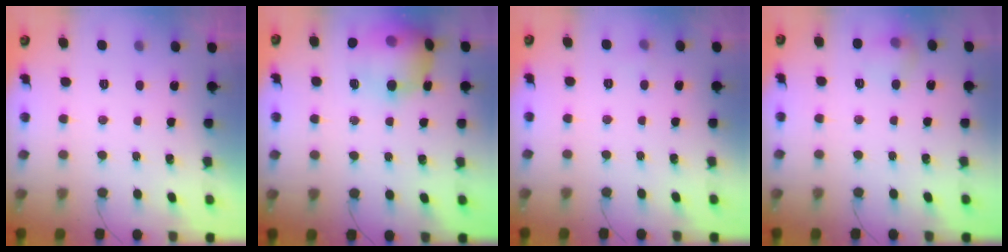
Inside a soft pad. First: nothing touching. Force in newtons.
{"total": 16.9, "press": 16.6, "slide": 3.2}
{"total": 3.4, "press": 3.2, "slide": 1.2}
{"total": 7.6, "press": 7.6, "slide": 0.9}